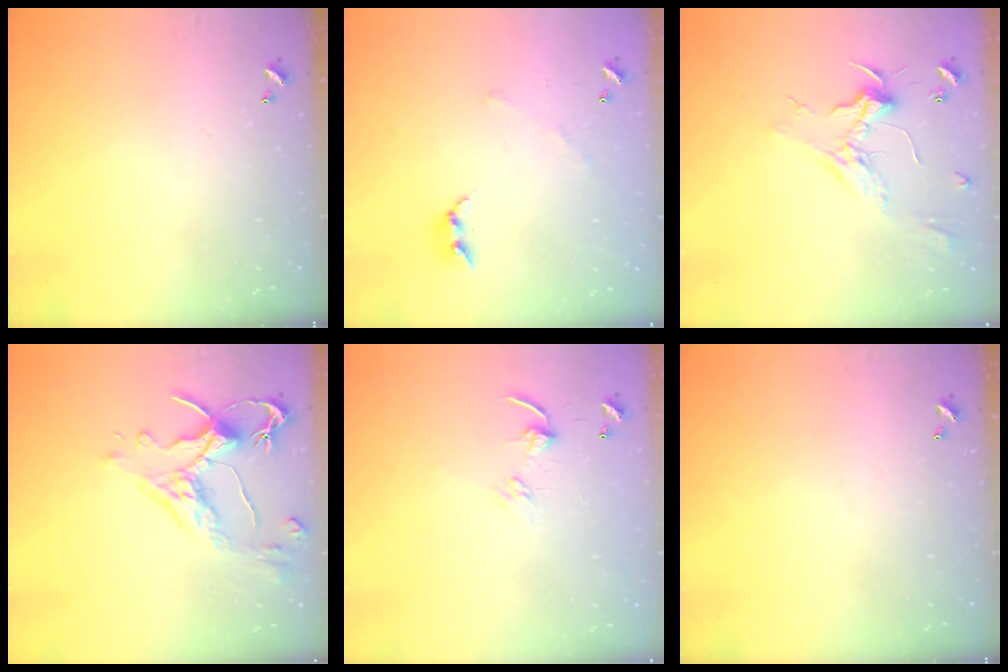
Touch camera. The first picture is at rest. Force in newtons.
{"total": 3.8, "press": 3.7, "slide": 0.9}
{"total": 2.4, "press": 2.3, "slide": 0.7}
{"total": 3.2, "press": 2.9, "slide": 1.3}
{"total": 4.4, "press": 4.4, "slide": 0.5}
{"total": 0.0}